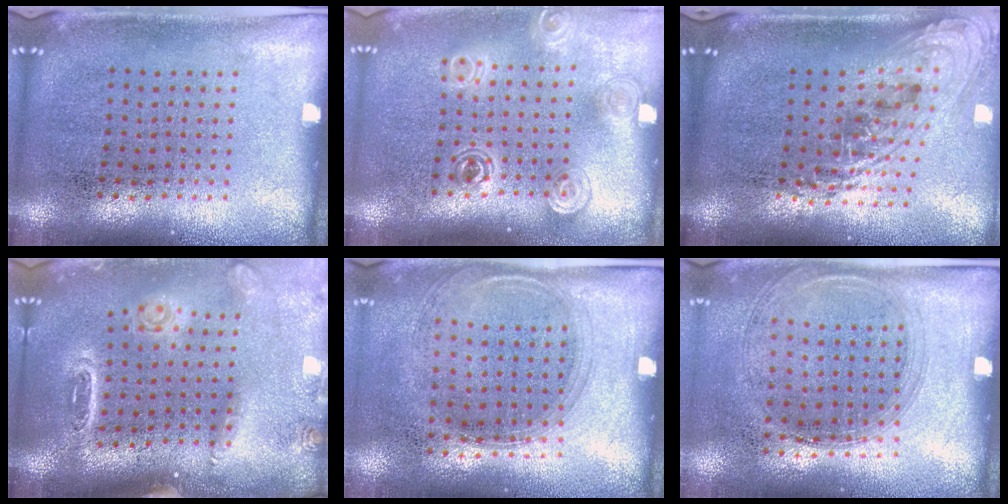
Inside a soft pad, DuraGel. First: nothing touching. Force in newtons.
{"total": 1.4, "press": 1.2, "slide": 0.8}
{"total": 2.2, "press": 1.6, "slide": 1.6}
{"total": 1.5, "press": 1.5, "slide": 0.3}
{"total": 1.3, "press": 1.1, "slide": 0.7}
{"total": 1.4, "press": 1.2, "slide": 0.6}